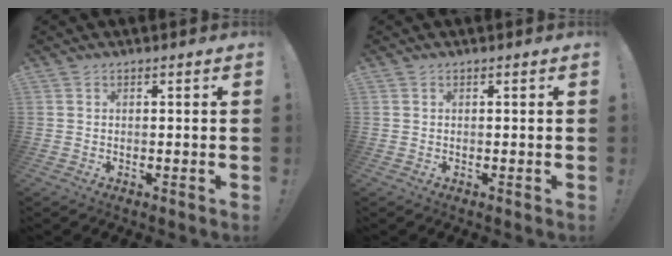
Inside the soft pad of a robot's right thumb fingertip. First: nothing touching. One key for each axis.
{"total": 0.0}